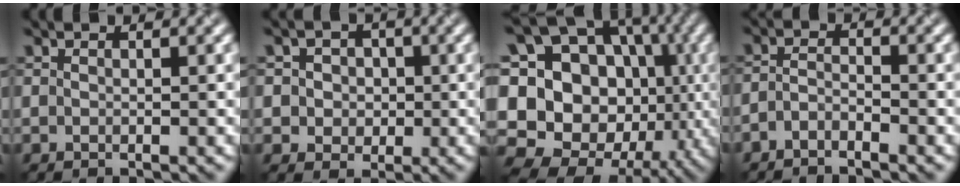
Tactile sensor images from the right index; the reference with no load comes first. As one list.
[{"total": 3.8, "force": [0.8, 3.4, 1.4], "torque": [-0.011, 0.013, 0.005]}, {"total": 21.6, "force": [-2.7, 18.5, 10.8], "torque": [-0.214, 0.035, -0.061]}, {"total": 1.6, "force": [-1.4, 0.4, 0.7], "torque": [-0.018, 0.001, -0.033]}]